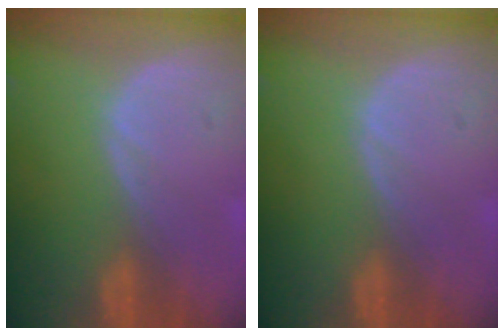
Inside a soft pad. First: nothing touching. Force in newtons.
{"total": 0.0}